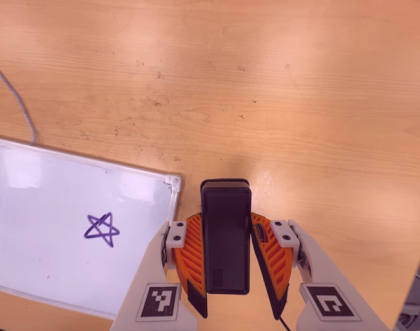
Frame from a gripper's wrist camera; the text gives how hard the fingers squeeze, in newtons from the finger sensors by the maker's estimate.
{"total": 5.0, "left": 3.8, "right": 6.3}